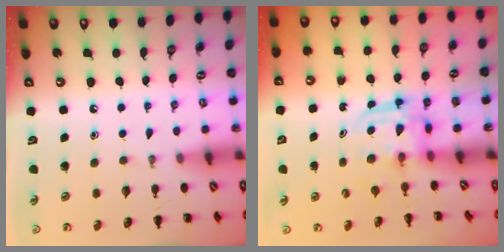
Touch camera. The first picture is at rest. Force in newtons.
{"total": 3.1, "press": 3.1, "slide": 0.2}